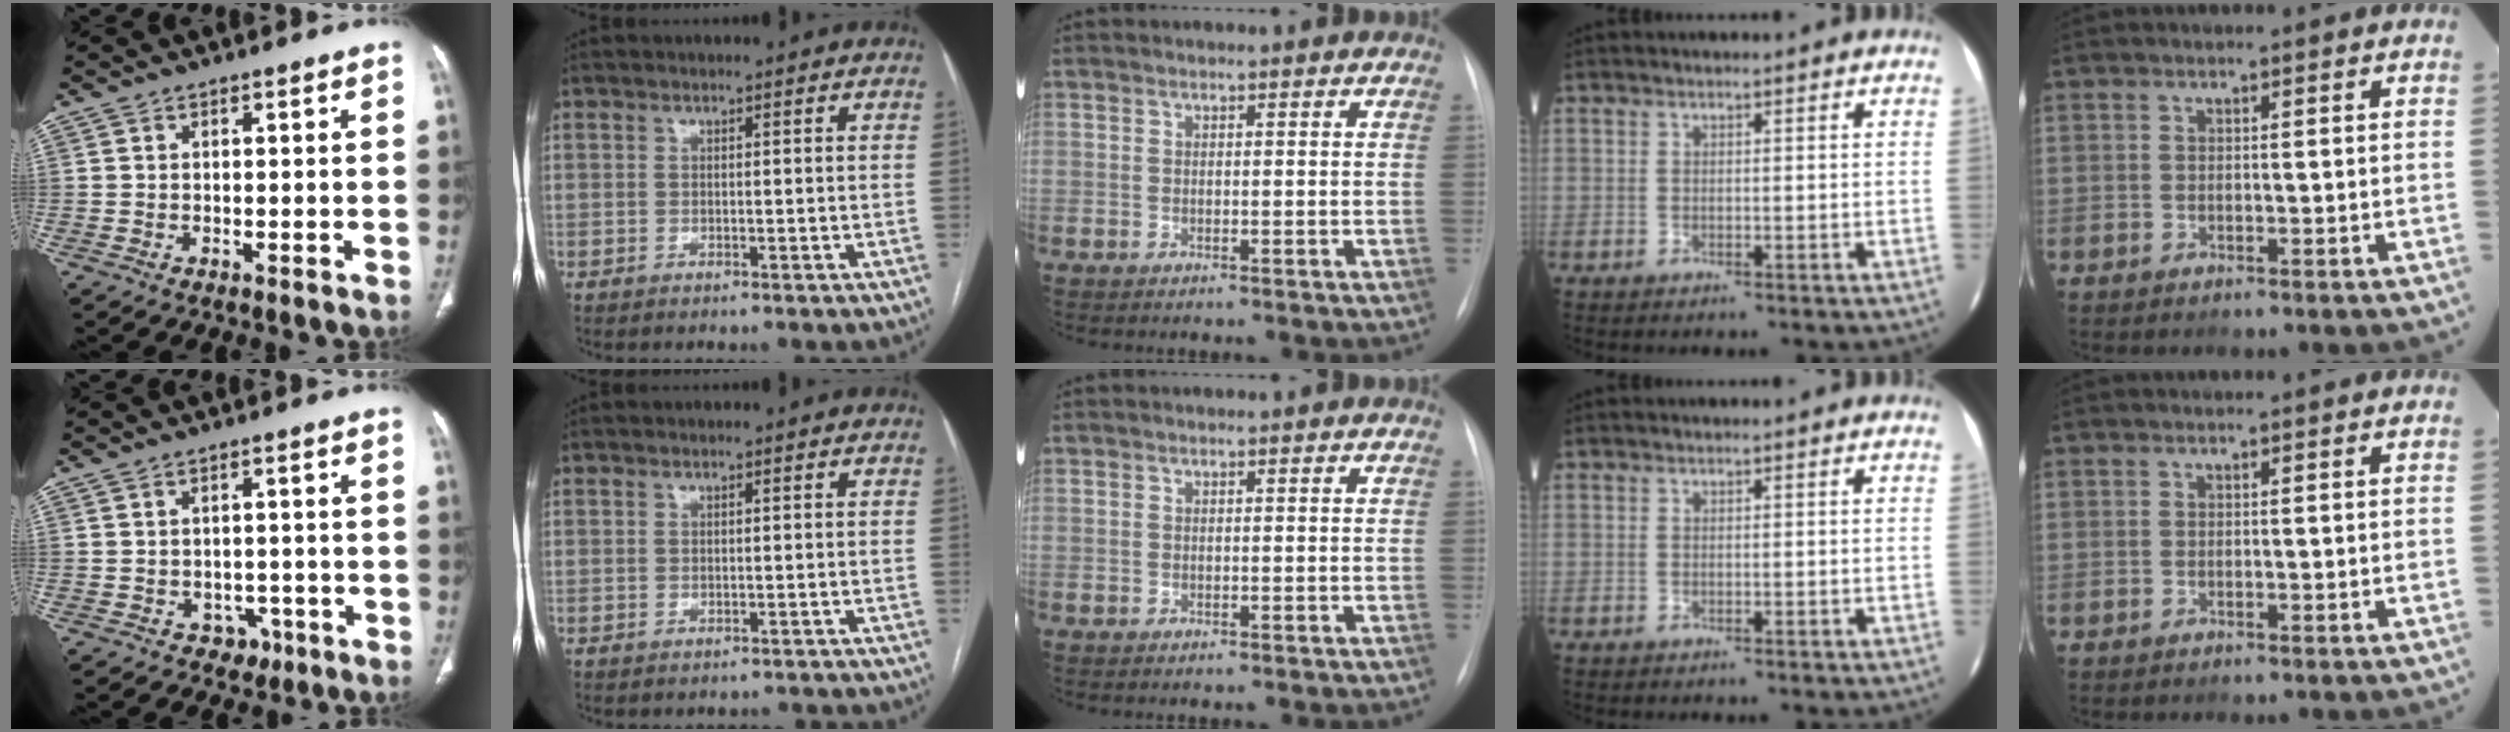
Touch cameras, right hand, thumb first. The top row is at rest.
{"thumb": {"total": 3.5, "force": [-1.6, 2.8, 1.3], "torque": [0.002, 0.012, -0.016]}, "index": {"total": 1.6, "force": [-1.3, 0.9, 0.0], "torque": [0.001, 0.002, -0.016]}}